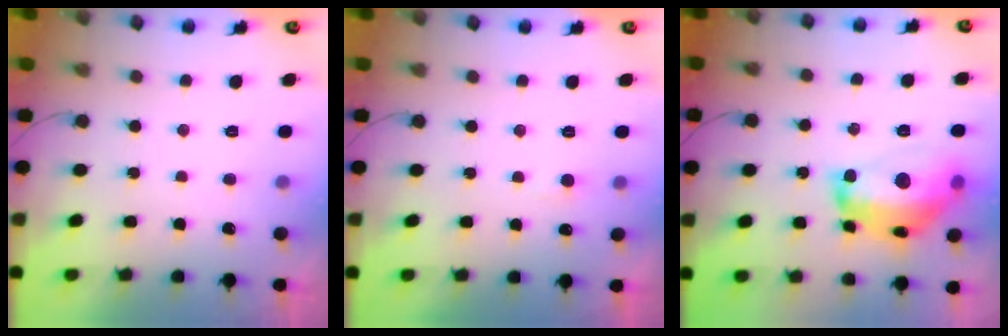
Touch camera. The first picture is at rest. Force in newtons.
{"total": 3.6, "press": 3.6, "slide": 0.4}
{"total": 18.8, "press": 18.8, "slide": 1.1}